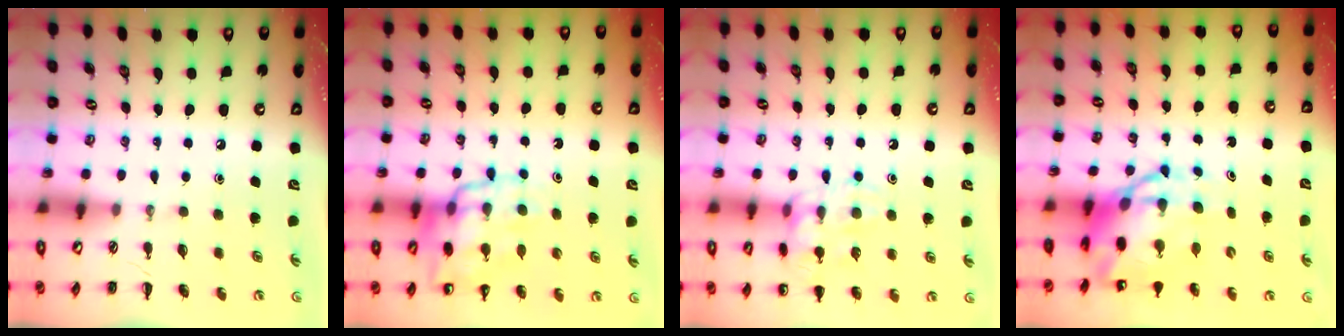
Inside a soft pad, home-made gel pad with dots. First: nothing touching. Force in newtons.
{"total": 13.3, "press": 12.9, "slide": 3.3}
{"total": 14.6, "press": 14.5, "slide": 1.5}
{"total": 10.3, "press": 10.0, "slide": 2.4}